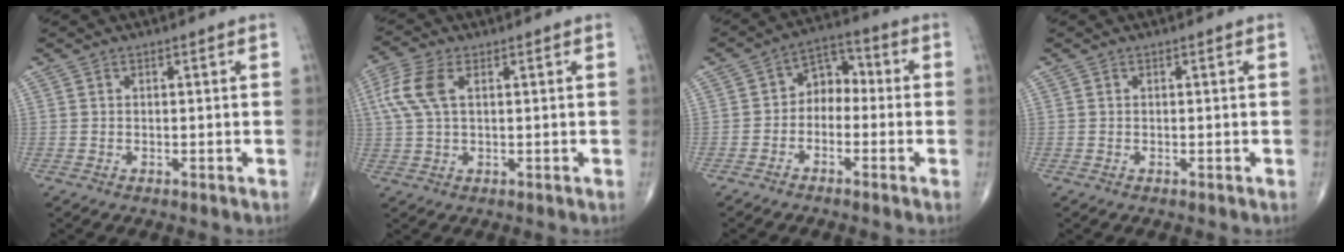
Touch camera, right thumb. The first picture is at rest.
{"total": 7.5, "force": [2.1, 3.8, 6.1], "torque": [-0.165, 0.017, 0.042]}
{"total": 6.4, "force": [-1.2, 4.7, 4.1], "torque": [-0.035, 0.037, -0.039]}
{"total": 0.0}